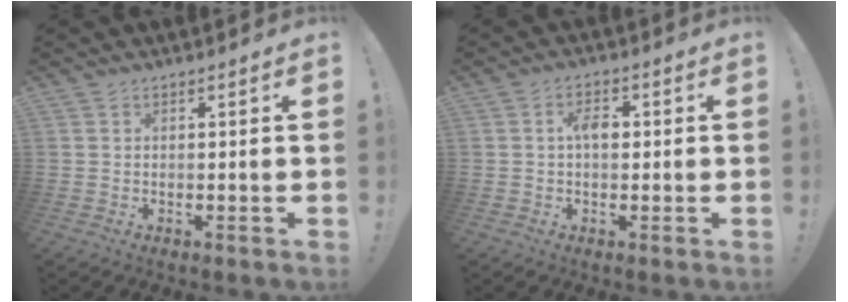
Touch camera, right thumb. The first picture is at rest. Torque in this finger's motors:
{"motor_torque": [0.31, 0.59, 0.24, -0.46, -0.05]}